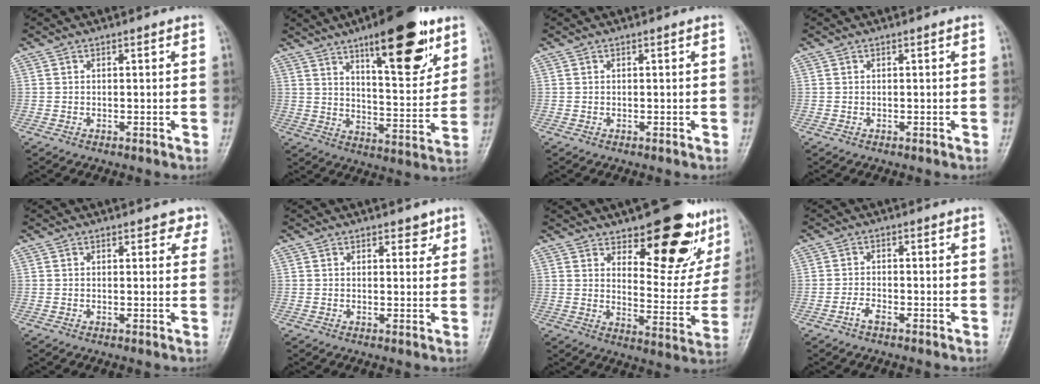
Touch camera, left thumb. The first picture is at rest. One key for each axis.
{"total": 19.2, "fx": 11.1, "fy": 6.3, "fz": 14.4, "tx": -0.167, "ty": -0.056, "tz": 0.169}
{"total": 0.0}
{"total": 0.0}
{"total": 2.4, "fx": 1.6, "fy": 1.5, "fz": 1.0, "tx": 0.016, "ty": -0.005, "tz": 0.011}
{"total": 2.5, "fx": 1.6, "fy": 1.5, "fz": 1.2, "tx": 0.002, "ty": -0.008, "tz": 0.020}
{"total": 18.2, "fx": 11.5, "fy": 7.3, "fz": 12.1, "tx": -0.103, "ty": -0.082, "tz": 0.165}
{"total": 2.1, "fx": -1.5, "fy": 0.8, "fz": 1.3, "tx": -0.029, "ty": 0.009, "tz": -0.031}